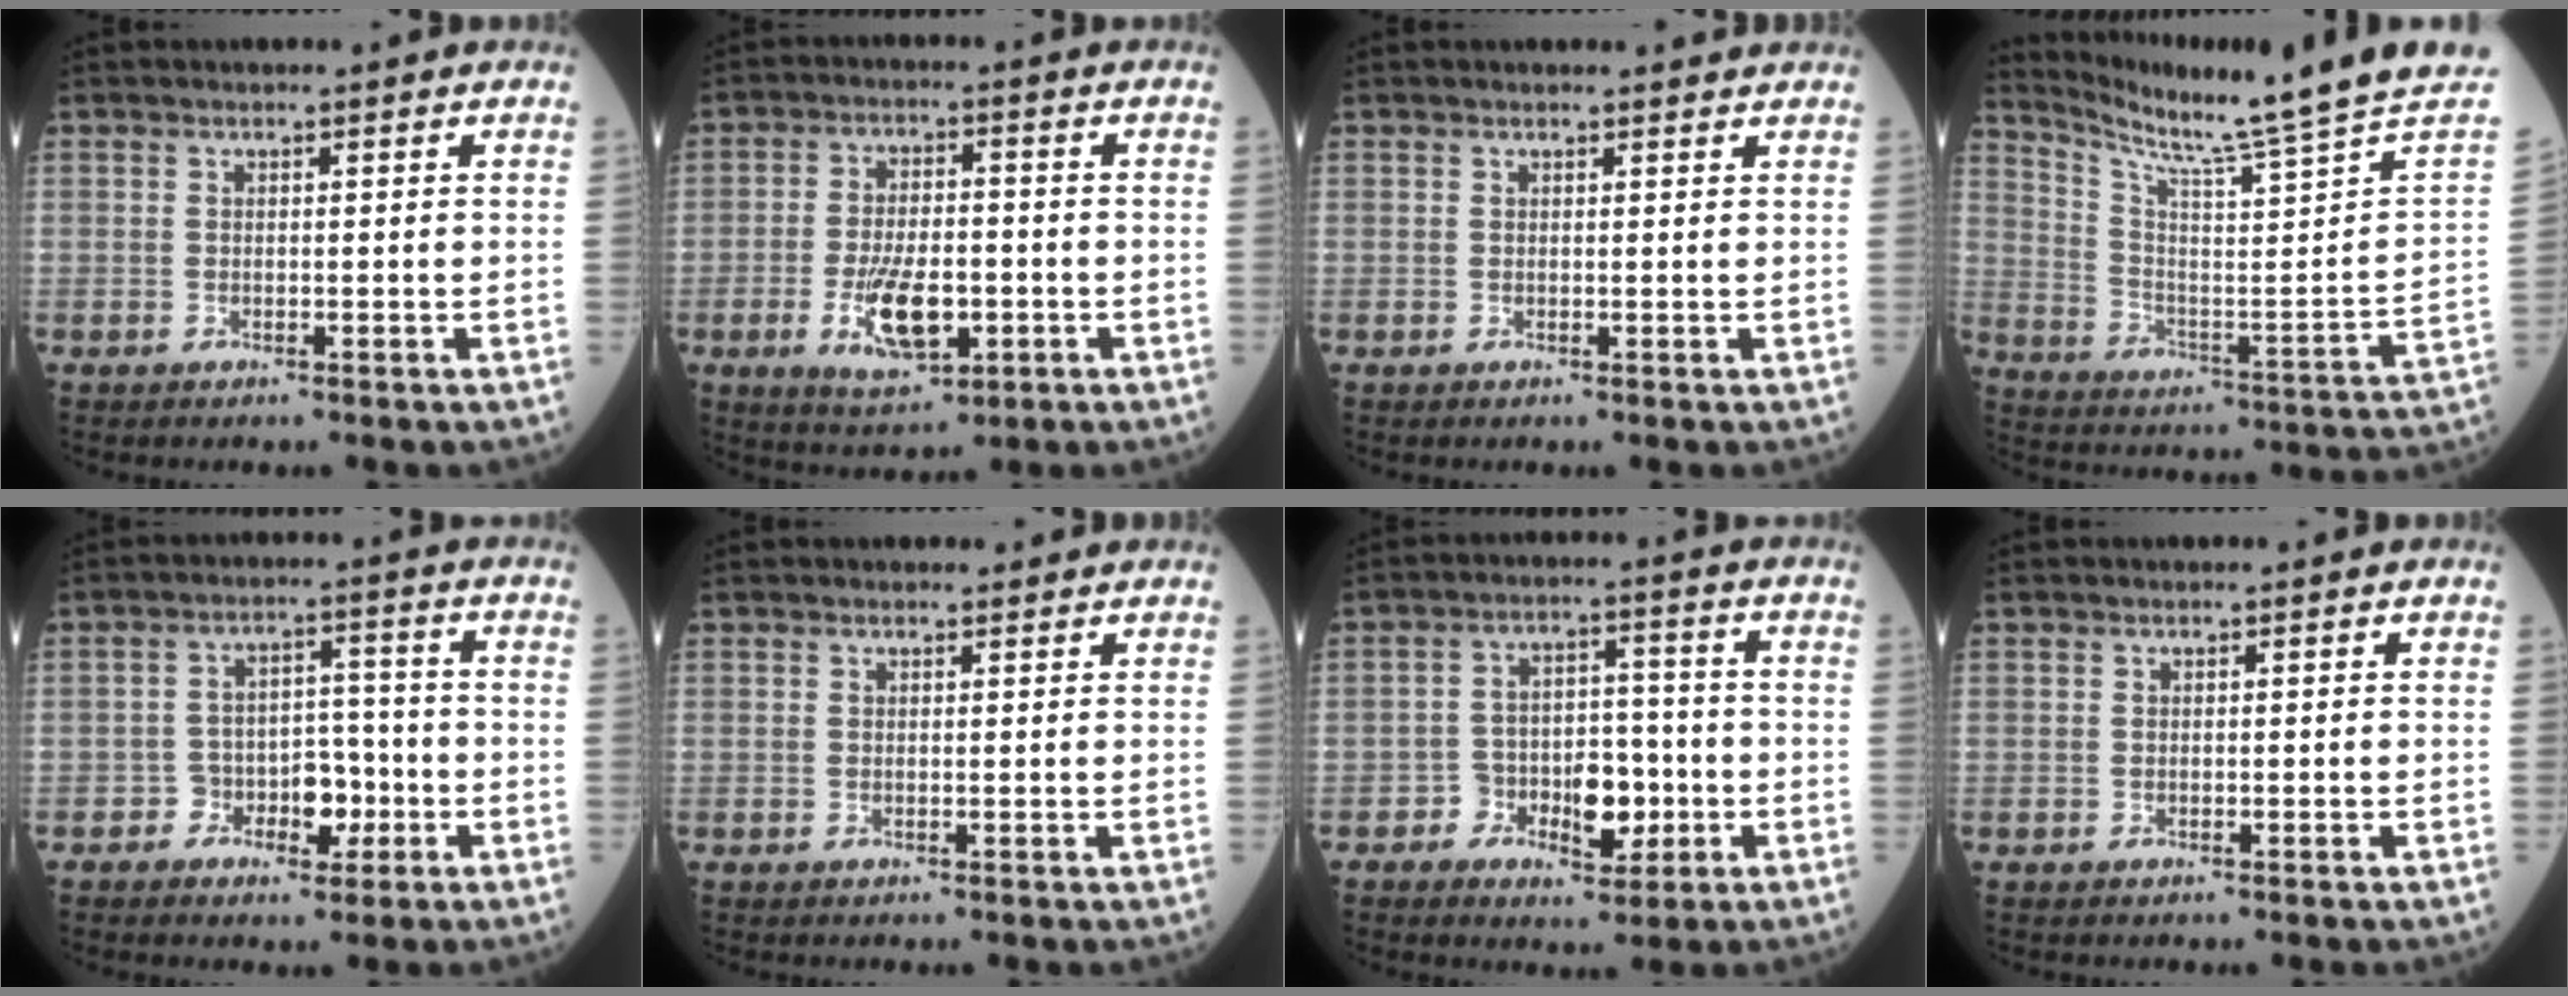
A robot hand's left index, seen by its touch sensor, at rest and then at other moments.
{"total": 9.2, "force": [-2.9, 3.8, 7.9], "torque": [-0.154, -0.007, -0.044]}
{"total": 1.4, "force": [1.4, 0.1, 0.0], "torque": [-0.010, -0.002, 0.015]}
{"total": 19.2, "force": [16.5, -3.7, 9.1], "torque": [-0.162, -0.101, 0.235]}
{"total": 5.8, "force": [-2.6, 3.8, 3.6], "torque": [-0.049, 0.018, -0.043]}
{"total": 0.9, "force": [0.9, 0.3, 0.1], "torque": [-0.010, -0.001, 0.011]}
{"total": 7.5, "force": [-2.8, 4.6, 5.2], "torque": [-0.078, 0.018, -0.042]}
{"total": 0.0}